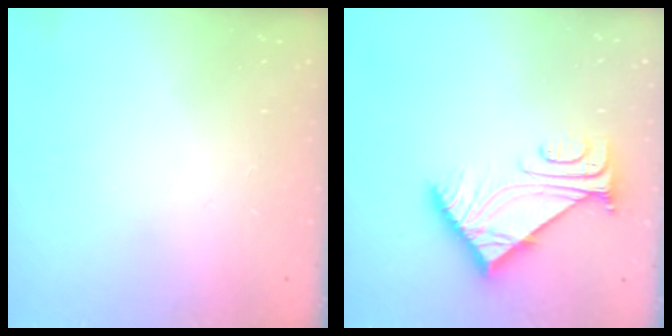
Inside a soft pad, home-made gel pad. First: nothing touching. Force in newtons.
{"total": 7.6, "press": 7.6, "slide": 0.7}